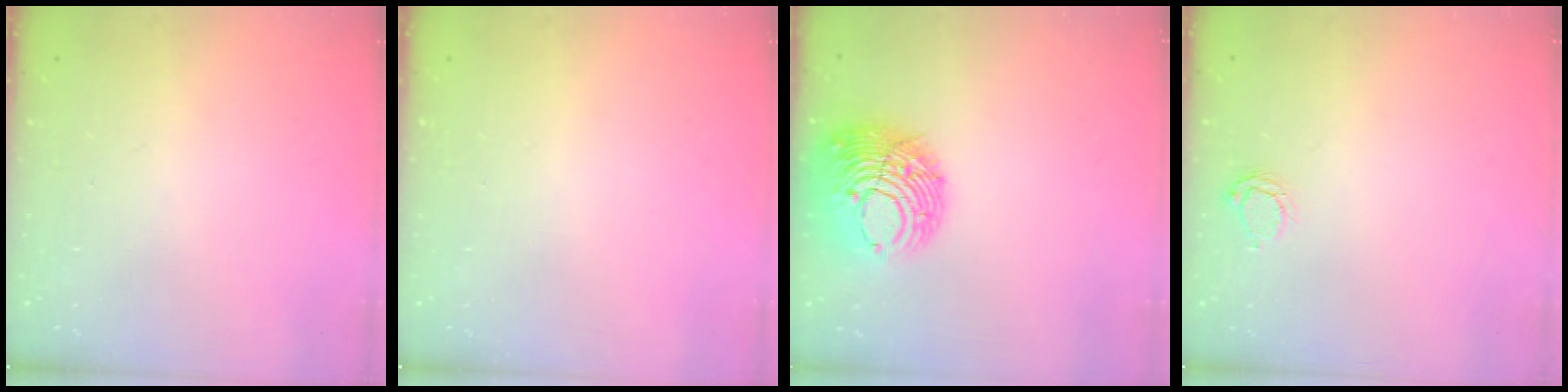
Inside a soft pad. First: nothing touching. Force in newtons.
{"total": 0.0}
{"total": 14.8, "press": 14.7, "slide": 1.6}
{"total": 4.9, "press": 4.9, "slide": 0.3}